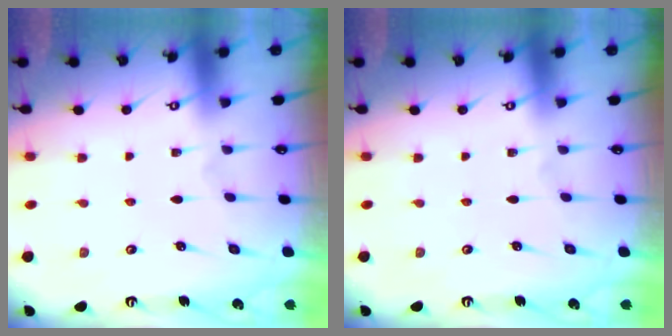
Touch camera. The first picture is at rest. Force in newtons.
{"total": 0.0}